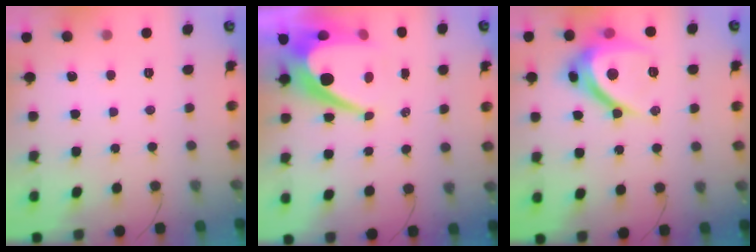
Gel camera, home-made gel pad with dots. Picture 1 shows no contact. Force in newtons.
{"total": 12.2, "press": 12.2, "slide": 0.7}
{"total": 12.5, "press": 12.4, "slide": 1.5}